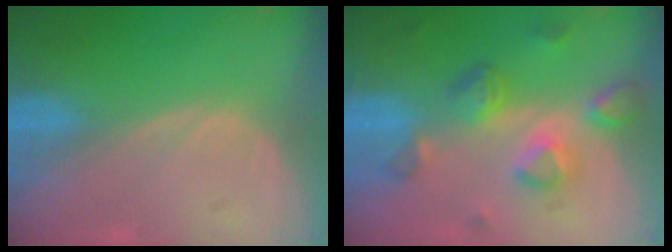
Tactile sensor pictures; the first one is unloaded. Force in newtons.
{"total": 7.8, "press": 7.0, "slide": 3.6}